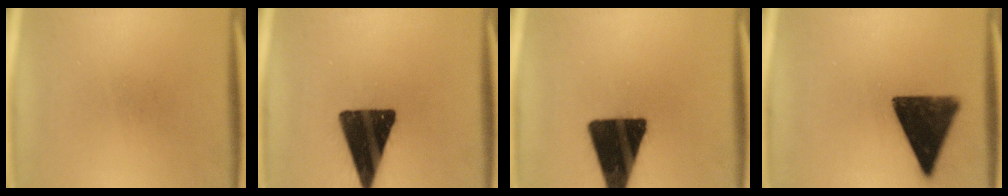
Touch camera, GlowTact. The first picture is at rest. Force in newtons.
{"total": 17.2}
{"total": 19.4}
{"total": 13.9}